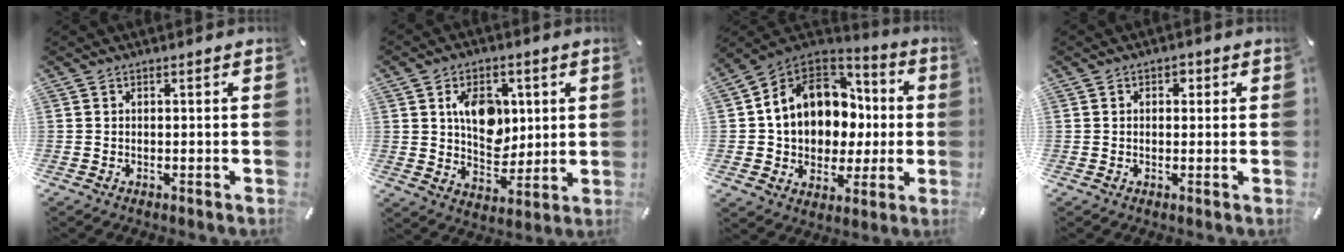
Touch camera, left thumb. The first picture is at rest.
{"total": 10.8, "force": [3.2, 8.2, 6.2], "torque": [-0.091, 0.000, 0.058]}
{"total": 13.5, "force": [2.4, 11.8, 6.1], "torque": [-0.132, -0.011, 0.054]}
{"total": 1.8, "force": [0.4, 1.5, 0.9], "torque": [-0.004, 0.002, -0.001]}